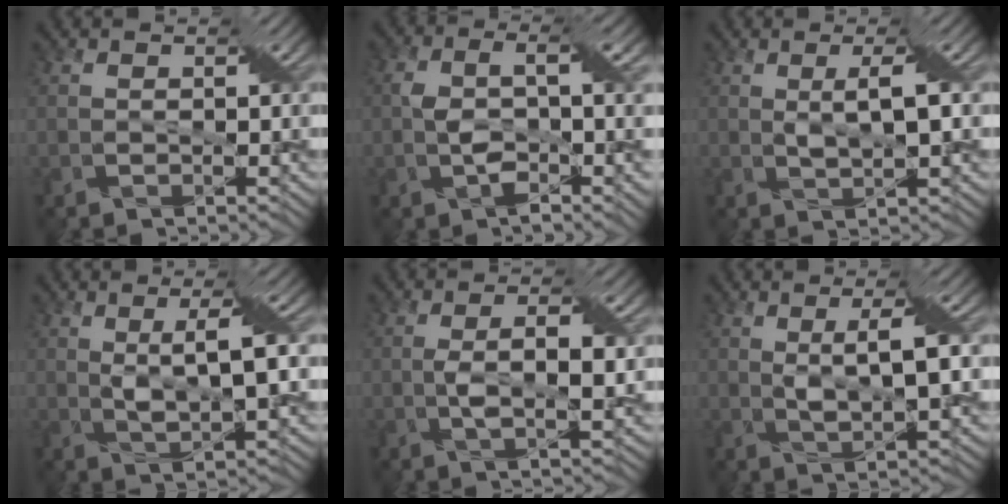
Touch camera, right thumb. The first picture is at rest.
{"total": 5.8, "force": [-0.4, 2.0, 5.4], "torque": [-0.097, 0.005, -0.013]}
{"total": 2.3, "force": [1.0, -0.2, 2.1], "torque": [-0.039, 0.004, 0.021]}
{"total": 4.5, "force": [1.5, 0.5, 4.3], "torque": [-0.074, 0.002, 0.029]}
{"total": 3.0, "force": [0.2, 0.2, 3.0], "torque": [-0.063, 0.003, 0.003]}
{"total": 4.1, "force": [1.4, 0.3, 3.8], "torque": [-0.067, 0.003, 0.028]}